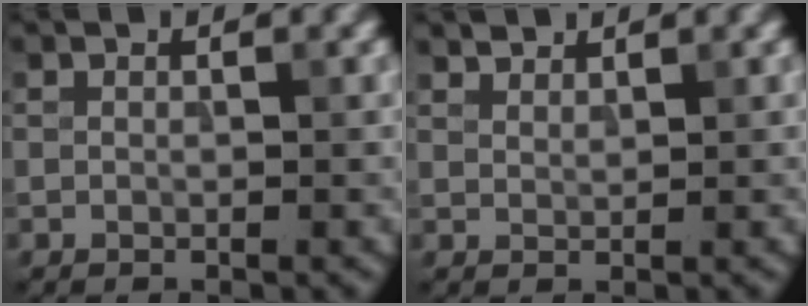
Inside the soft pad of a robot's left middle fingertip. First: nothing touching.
{"total": 1.6, "force": [1.6, 0.4, 0.2], "torque": [-0.007, 0.000, 0.035]}